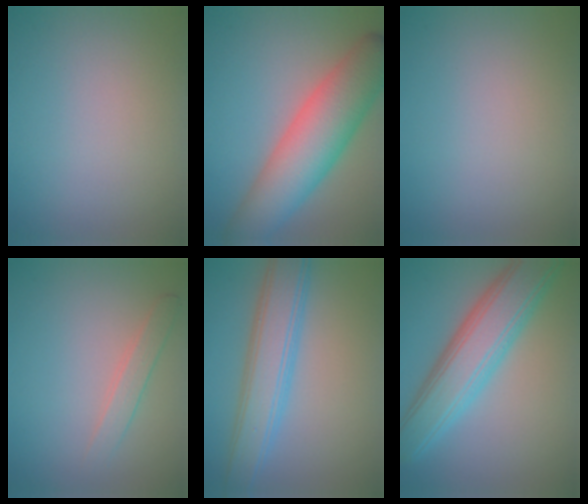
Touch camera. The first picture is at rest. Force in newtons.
{"total": 9.4, "press": 9.4, "slide": 0.3}
{"total": 0.0}
{"total": 1.7, "press": 1.7, "slide": 0.1}
{"total": 6.1, "press": 6.1, "slide": 0.0}
{"total": 7.8, "press": 7.8, "slide": 0.2}